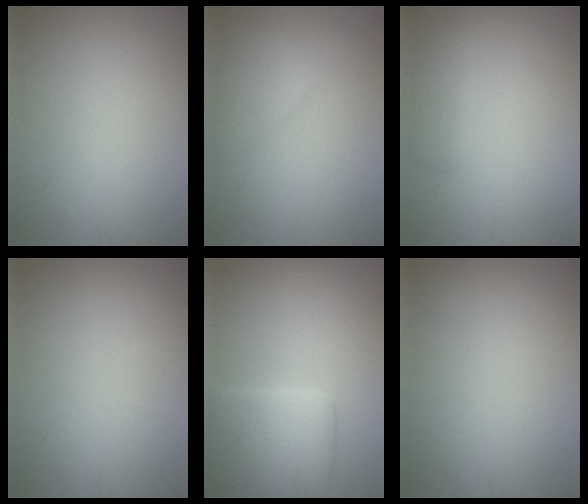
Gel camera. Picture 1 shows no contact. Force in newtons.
{"total": 2.3, "press": 2.3, "slide": 0.2}
{"total": 1.8, "press": 1.8, "slide": 0.2}
{"total": 0.0}
{"total": 6.0, "press": 6.0, "slide": 0.4}
{"total": 0.0}